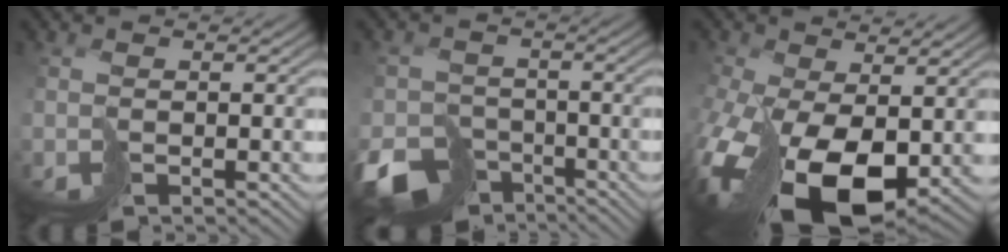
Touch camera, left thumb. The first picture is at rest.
{"total": 8.0, "force": [-5.4, 5.2, 2.9], "torque": [-0.055, -0.027, -0.094]}
{"total": 16.6, "force": [-4.9, 9.4, 12.8], "torque": [-0.299, -0.048, -0.060]}